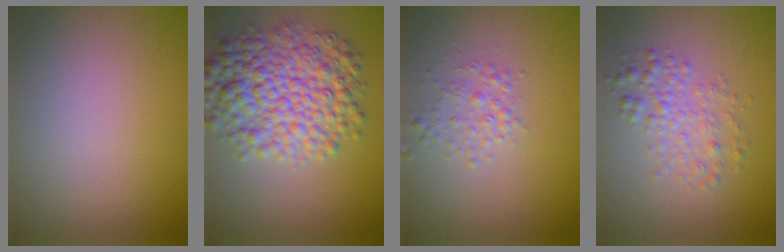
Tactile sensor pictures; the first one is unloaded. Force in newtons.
{"total": 8.0, "press": 8.0, "slide": 0.1}
{"total": 1.7, "press": 1.7, "slide": 0.1}
{"total": 2.6, "press": 2.6, "slide": 0.1}